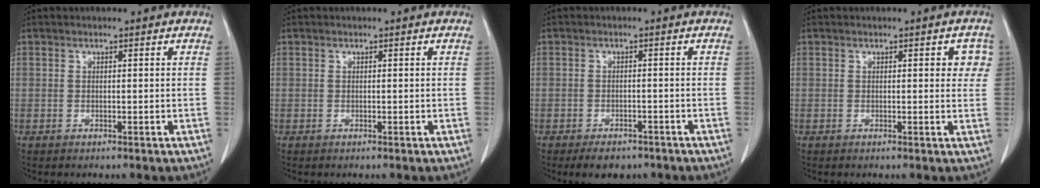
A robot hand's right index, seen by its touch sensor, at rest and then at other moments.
{"total": 0.0}
{"total": 4.4, "force": [-3.4, 2.4, 1.7], "torque": [-0.020, 0.001, -0.046]}
{"total": 3.2, "force": [0.9, 1.4, 2.7], "torque": [-0.019, 0.007, 0.005]}